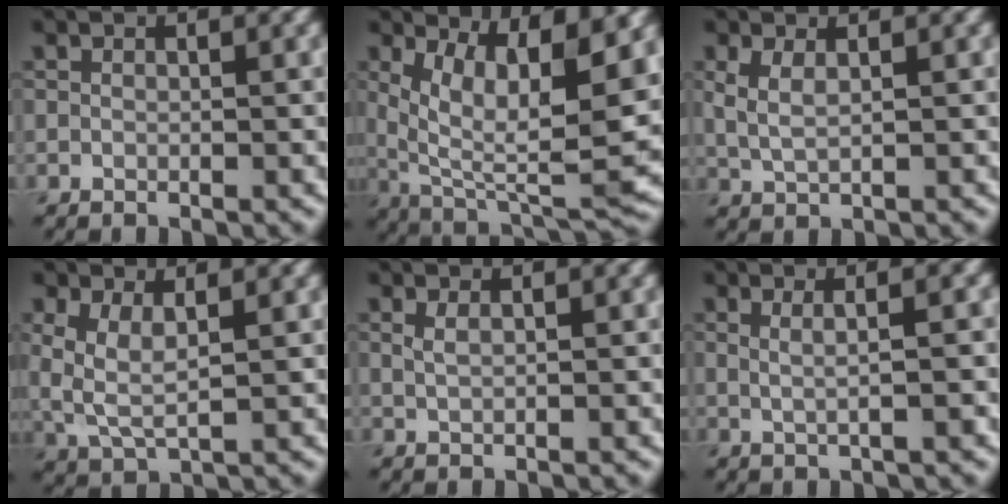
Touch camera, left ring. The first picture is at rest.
{"total": 10.6, "force": [2.9, 3.7, 9.5], "torque": [-0.153, -0.022, 0.056]}
{"total": 2.1, "force": [0.7, 0.8, 1.8], "torque": [-0.045, -0.001, 0.017]}
{"total": 4.0, "force": [0.9, 2.0, 3.3], "torque": [-0.082, -0.005, 0.021]}
{"total": 1.0, "force": [0.5, 0.4, 0.8], "torque": [-0.013, 0.001, 0.009]}
{"total": 3.3, "force": [0.8, 1.3, 2.9], "torque": [-0.030, 0.001, -0.011]}